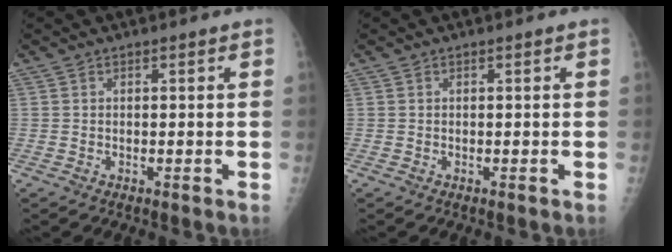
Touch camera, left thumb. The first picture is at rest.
{"total": 0.0}